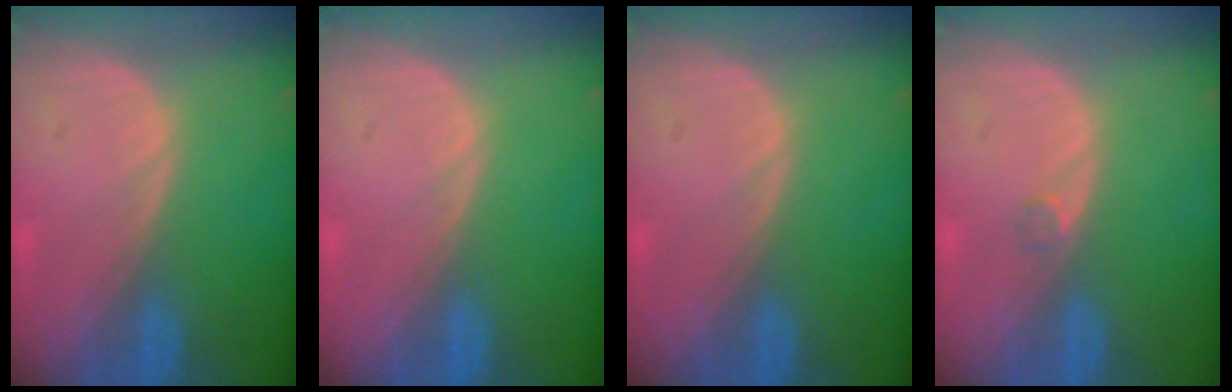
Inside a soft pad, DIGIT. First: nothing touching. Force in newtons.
{"total": 0.0}
{"total": 0.0}
{"total": 0.9, "press": 0.8, "slide": 0.5}